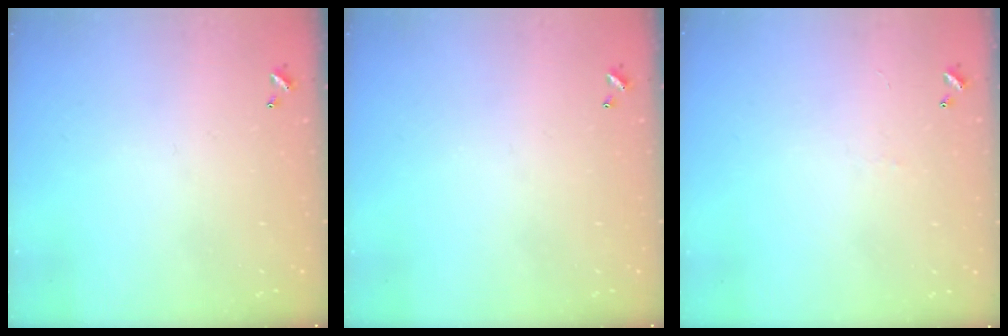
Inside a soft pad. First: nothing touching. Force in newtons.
{"total": 0.0}
{"total": 2.7, "press": 2.6, "slide": 0.5}